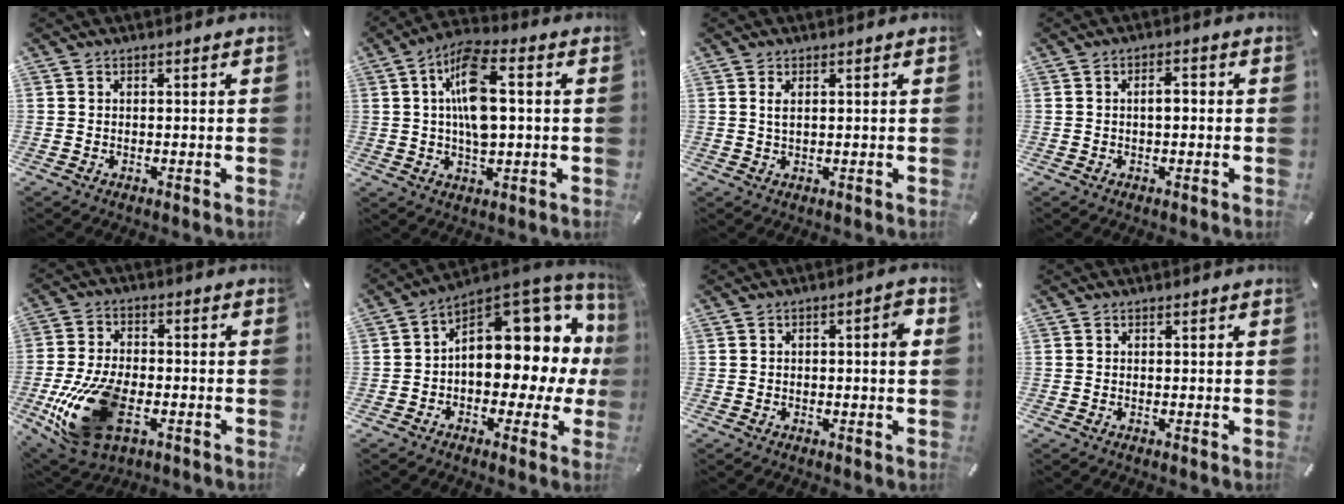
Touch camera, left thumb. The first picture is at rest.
{"total": 12.1, "force": [1.3, 5.5, 10.7], "torque": [-0.205, 0.006, 0.022]}
{"total": 1.9, "force": [0.7, 0.6, 1.7], "torque": [-0.035, 0.002, 0.010]}
{"total": 3.0, "force": [0.0, 1.5, 2.6], "torque": [-0.042, 0.006, -0.006]}
{"total": 17.7, "force": [-5.4, 10.2, 13.3], "torque": [-0.287, 0.004, -0.088]}
{"total": 15.8, "force": [4.7, 10.0, 11.4], "torque": [-0.130, -0.056, 0.074]}
{"total": 3.5, "force": [0.1, 1.1, 3.3], "torque": [-0.044, 0.004, -0.006]}
{"total": 0.0}